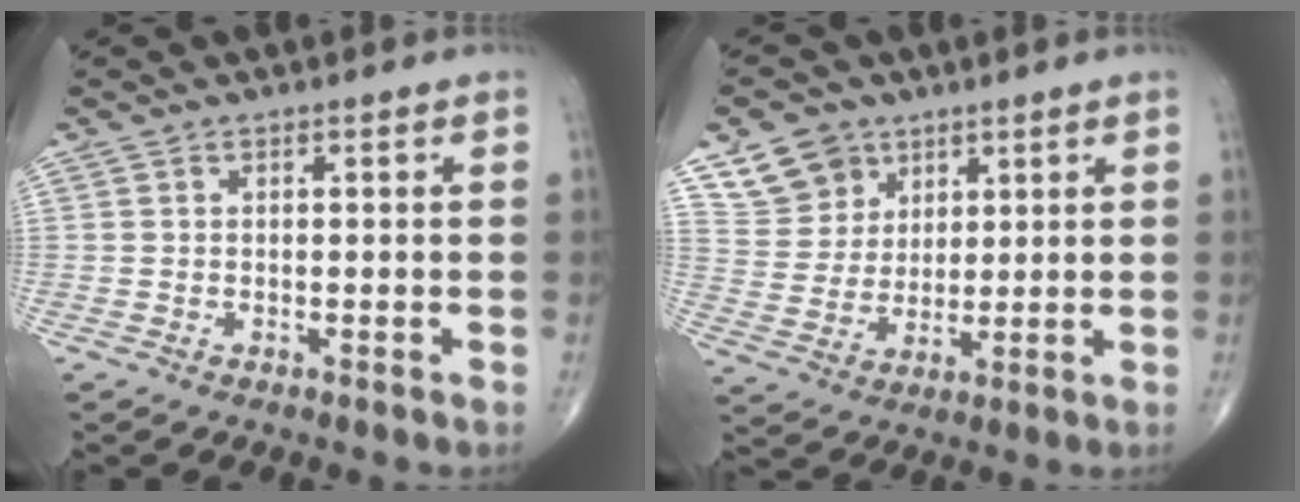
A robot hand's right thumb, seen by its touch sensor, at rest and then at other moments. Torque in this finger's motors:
{"motor_torque": [-0.55, 0.61, -0.28, 0.30, 0.03]}